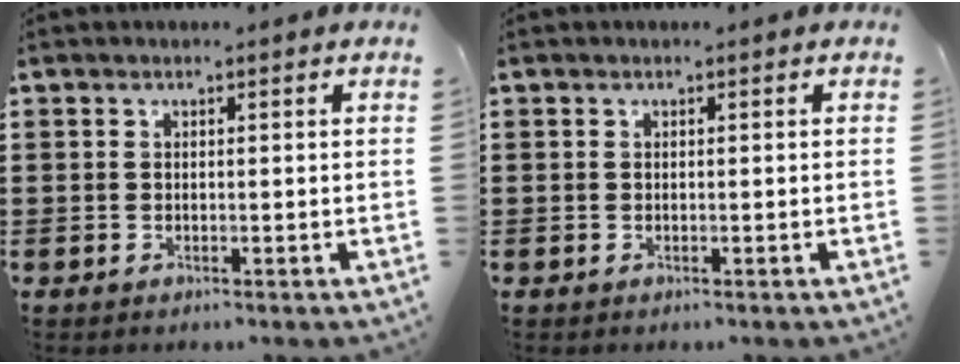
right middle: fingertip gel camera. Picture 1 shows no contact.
{"total": 0.0}